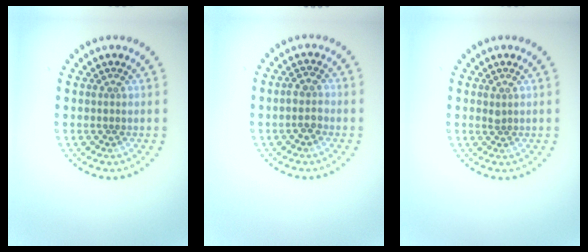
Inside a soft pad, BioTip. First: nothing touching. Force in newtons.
{"total": 1.8, "press": 1.7, "slide": 0.6}
{"total": 0.6, "press": 0.5, "slide": 0.3}